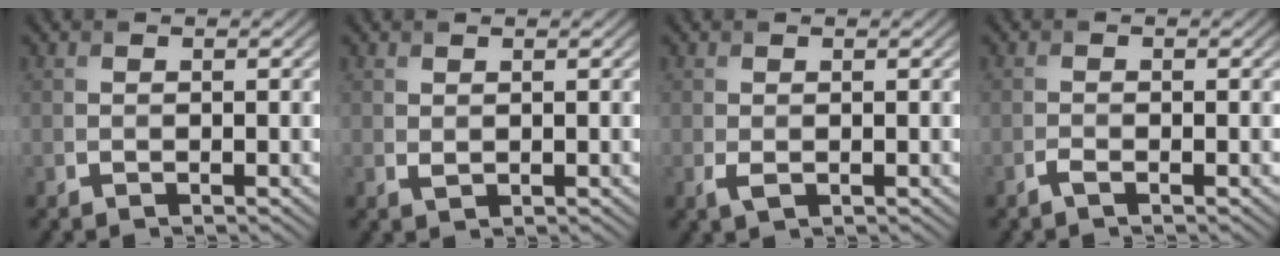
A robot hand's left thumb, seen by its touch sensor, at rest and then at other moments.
{"total": 0.7, "force": [0.5, 0.4, 0.4], "torque": [-0.012, -0.001, 0.011]}
{"total": 1.2, "force": [-0.2, 0.7, 1.0], "torque": [-0.026, -0.005, -0.002]}
{"total": 0.8, "force": [-0.5, 0.1, 0.6], "torque": [-0.015, 0.002, -0.013]}